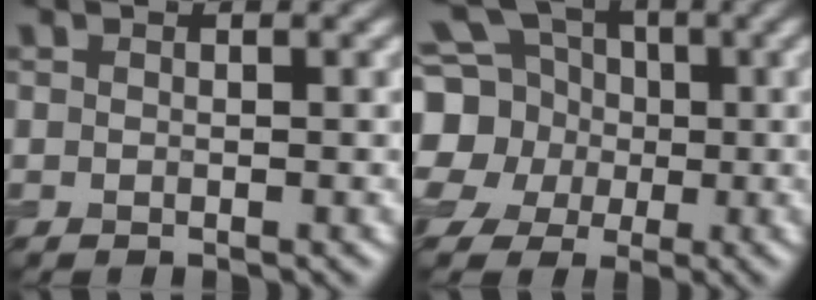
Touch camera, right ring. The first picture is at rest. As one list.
[{"total": 10.6, "force": [1.1, 9.5, 4.5], "torque": [-0.144, 0.018, -0.013]}]